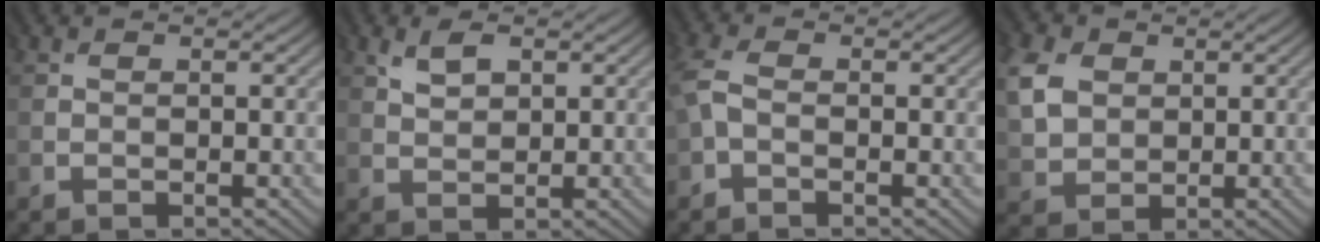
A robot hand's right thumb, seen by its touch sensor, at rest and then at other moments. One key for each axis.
{"total": 2.8, "fx": 1.7, "fy": 1.5, "fz": 1.5, "tx": -0.038, "ty": 0.003, "tz": 0.035}
{"total": 3.4, "fx": -0.4, "fy": 2.1, "fz": 2.6, "tx": -0.077, "ty": 0.006, "tz": -0.017}
{"total": 5.4, "fx": 1.9, "fy": 4.5, "fz": 2.5, "tx": -0.089, "ty": 0.007, "tz": 0.035}